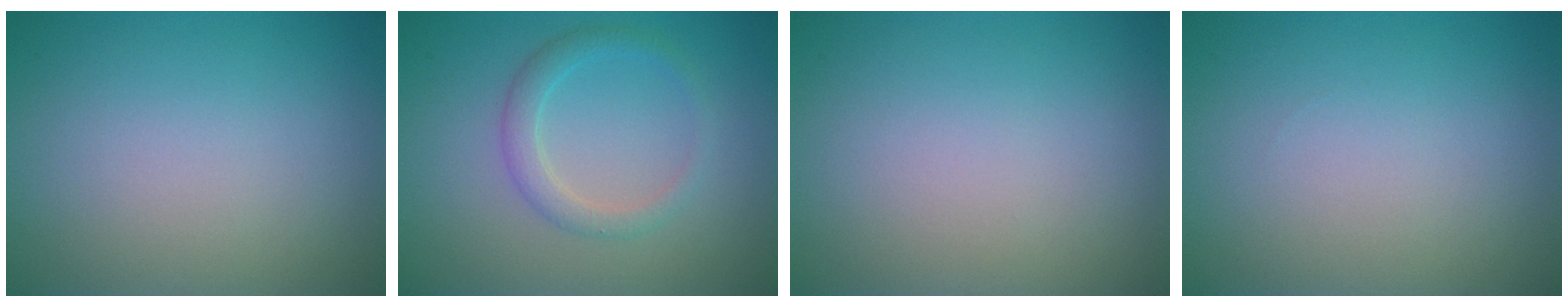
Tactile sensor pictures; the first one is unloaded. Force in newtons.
{"total": 2.1, "press": 2.1, "slide": 0.0}
{"total": 0.0}
{"total": 0.0}